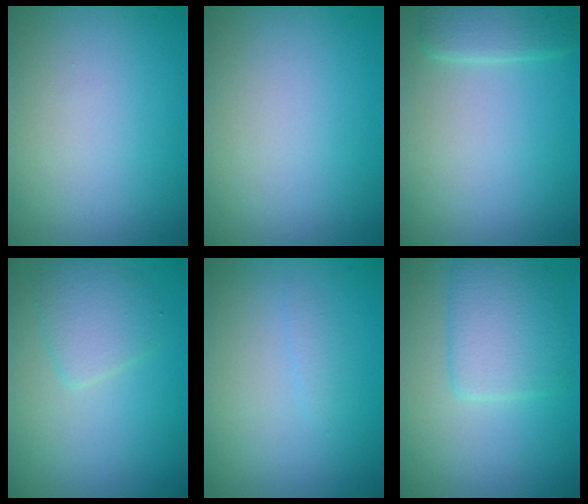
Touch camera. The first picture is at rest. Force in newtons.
{"total": 0.0}
{"total": 2.4, "press": 1.7, "slide": 1.7}
{"total": 2.4, "press": 2.4, "slide": 0.1}
{"total": 0.7, "press": 0.7, "slide": 0.0}
{"total": 3.8, "press": 3.8, "slide": 0.1}